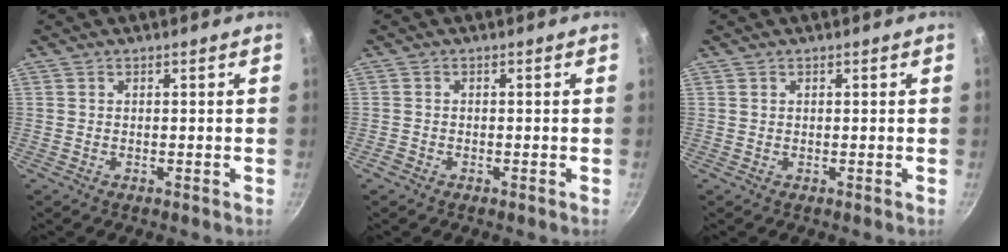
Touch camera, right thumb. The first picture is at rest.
{"total": 1.2, "force": [-0.9, 0.6, 0.4], "torque": [-0.018, 0.009, -0.020]}
{"total": 0.0}